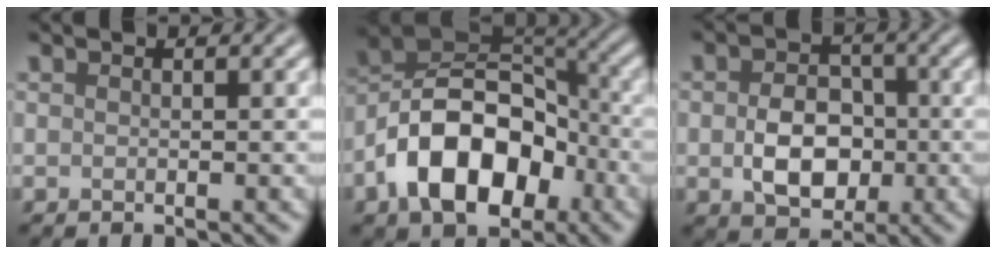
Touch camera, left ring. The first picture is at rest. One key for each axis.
{"total": 11.3, "fx": -4.5, "fy": 7.0, "fz": 7.6, "tx": -0.129, "ty": 0.008, "tz": -0.094}
{"total": 5.4, "fx": -0.7, "fy": 4.0, "fz": 3.6, "tx": -0.065, "ty": -0.003, "tz": -0.010}